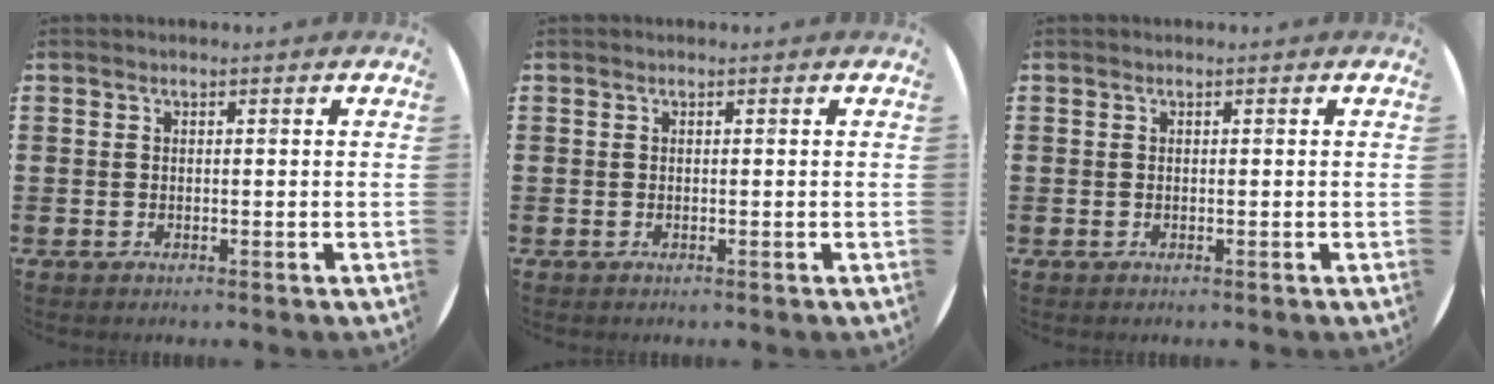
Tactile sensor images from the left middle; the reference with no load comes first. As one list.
[{"total": 0.0}, {"total": 0.0}]